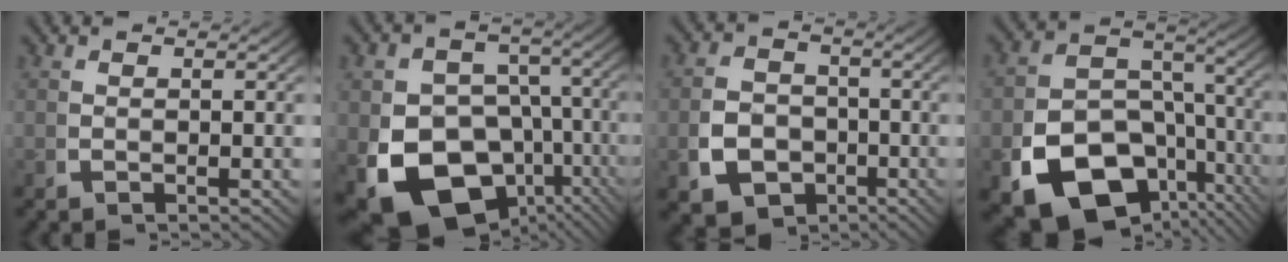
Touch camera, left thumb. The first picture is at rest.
{"total": 16.6, "force": [-5.7, 12.4, 9.5], "torque": [-0.196, -0.087, -0.063]}
{"total": 8.4, "force": [-3.2, 6.9, 3.4], "torque": [-0.068, -0.040, -0.044]}
{"total": 15.1, "force": [-6.1, 10.6, 8.9], "torque": [-0.167, -0.063, -0.080]}